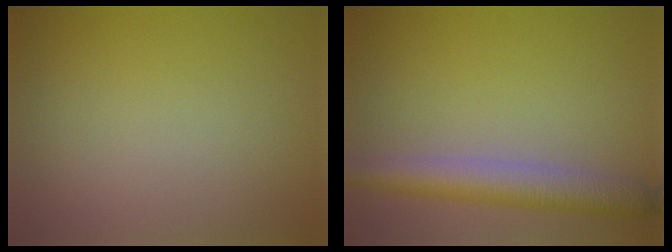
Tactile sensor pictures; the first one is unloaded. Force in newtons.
{"total": 4.9, "press": 4.9, "slide": 0.3}